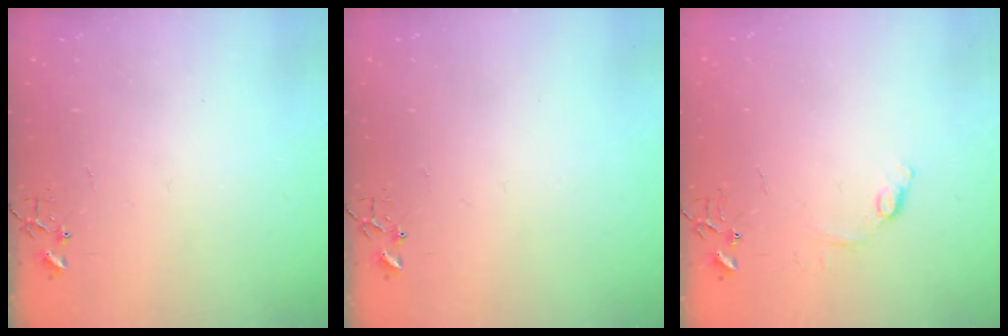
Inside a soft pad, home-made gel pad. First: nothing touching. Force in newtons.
{"total": 0.0}
{"total": 7.3, "press": 7.3, "slide": 0.7}